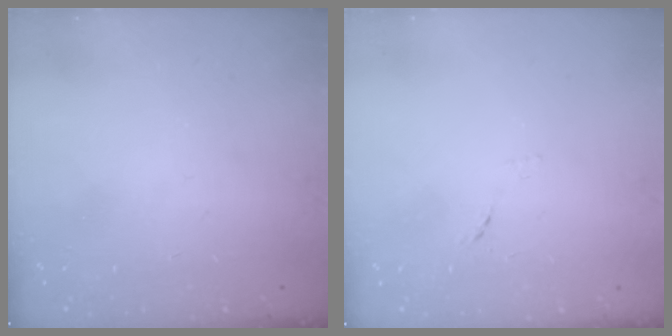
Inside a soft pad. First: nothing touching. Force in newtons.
{"total": 7.6, "press": 7.6, "slide": 0.7}